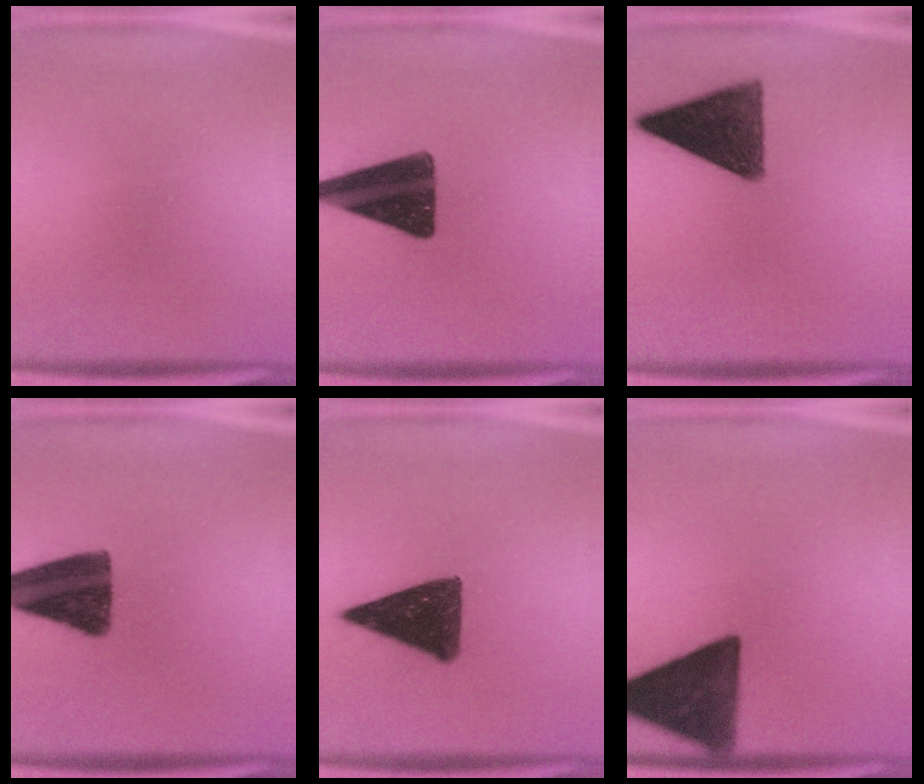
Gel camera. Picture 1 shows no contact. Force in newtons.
{"total": 14.5}
{"total": 13.5}
{"total": 13.8}
{"total": 11.5}
{"total": 15.1}